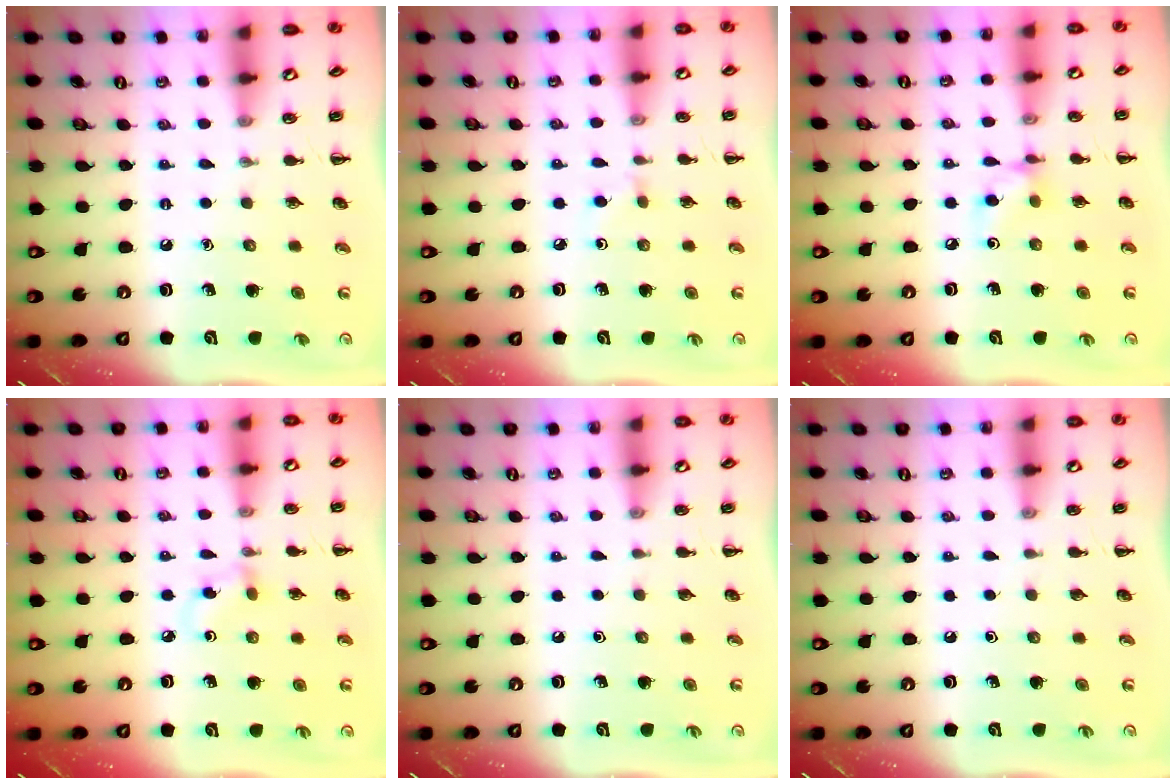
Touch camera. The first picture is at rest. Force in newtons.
{"total": 3.6, "press": 3.3, "slide": 1.6}
{"total": 6.1, "press": 6.0, "slide": 0.6}
{"total": 4.9, "press": 4.5, "slide": 1.7}
{"total": 0.0}
{"total": 0.0}